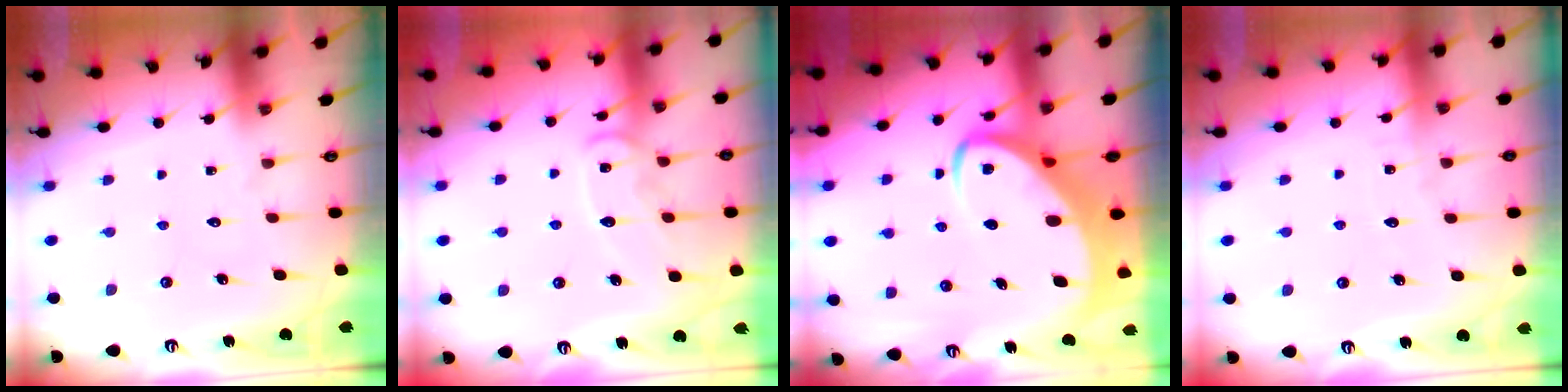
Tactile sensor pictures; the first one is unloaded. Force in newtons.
{"total": 10.7, "press": 10.6, "slide": 1.0}
{"total": 7.1, "press": 7.0, "slide": 0.6}
{"total": 2.3, "press": 2.3, "slide": 0.2}